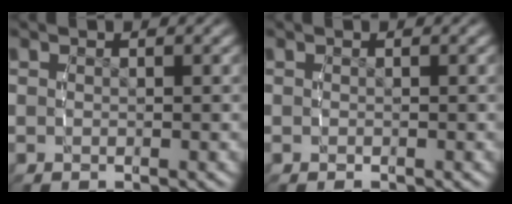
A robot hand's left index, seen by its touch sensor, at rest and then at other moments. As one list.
[{"total": 0.0}]